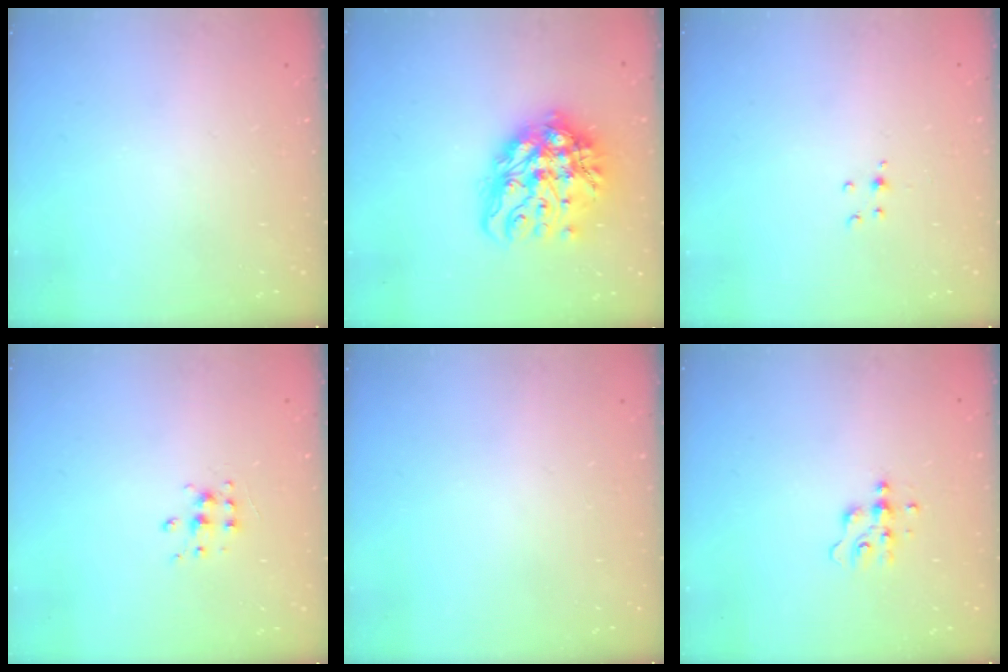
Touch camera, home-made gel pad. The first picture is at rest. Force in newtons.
{"total": 17.1, "press": 17.0, "slide": 2.0}
{"total": 3.5, "press": 3.4, "slide": 0.8}
{"total": 5.5, "press": 5.5, "slide": 0.4}
{"total": 0.0}
{"total": 3.7, "press": 3.6, "slide": 0.4}